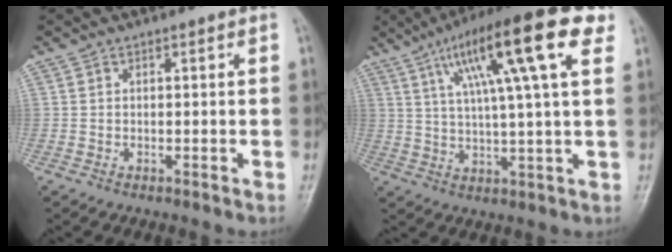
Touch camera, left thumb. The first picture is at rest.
{"total": 18.6, "force": [8.1, 3.2, 16.4], "torque": [-0.255, 0.008, 0.126]}